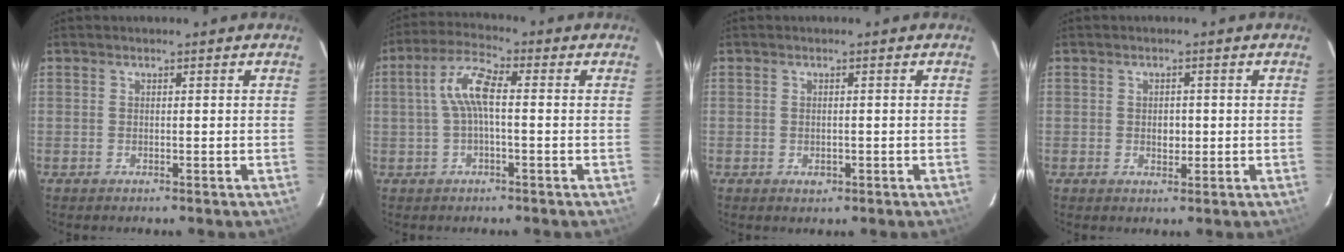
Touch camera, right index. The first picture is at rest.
{"total": 6.6, "force": [0.0, 1.9, 6.4], "torque": [-0.136, 0.019, 0.000]}
{"total": 1.6, "force": [-0.5, 1.2, 1.0], "torque": [-0.015, 0.000, -0.007]}
{"total": 2.1, "force": [-0.2, 1.6, 1.4], "torque": [-0.022, 0.001, -0.002]}